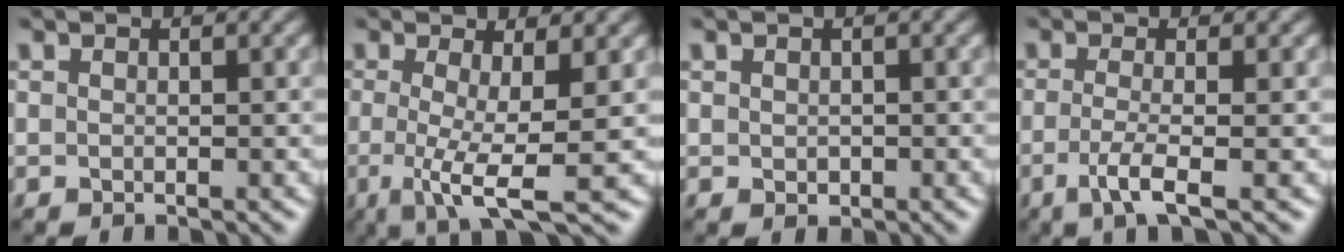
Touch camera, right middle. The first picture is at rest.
{"total": 5.6, "force": [-0.6, 1.1, 5.4], "torque": [-0.092, -0.014, -0.013]}
{"total": 0.6, "force": [0.0, 0.5, 0.3], "torque": [-0.003, -0.003, 0.003]}
{"total": 3.2, "force": [-1.2, 0.7, 2.9], "torque": [-0.057, -0.007, -0.030]}